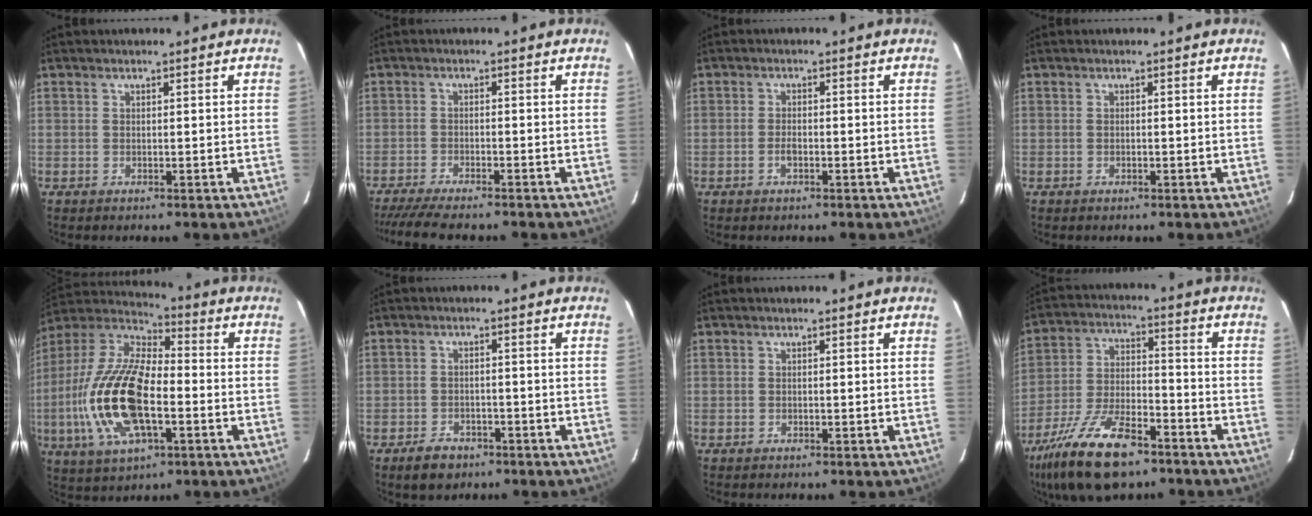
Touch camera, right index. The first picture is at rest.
{"total": 8.7, "force": [-7.5, 0.8, 4.2], "torque": [-0.100, -0.022, -0.127]}
{"total": 1.9, "force": [-0.8, 1.0, 1.5], "torque": [-0.031, 0.001, -0.014]}
{"total": 0.0}
{"total": 21.0, "force": [-4.4, 9.1, 18.4], "torque": [-0.395, -0.009, -0.084]}
{"total": 4.9, "force": [-3.3, 3.1, 1.9], "torque": [-0.046, 0.006, -0.046]}
{"total": 0.0}
{"total": 19.2, "force": [-13.1, 7.2, 12.0], "torque": [-0.251, -0.030, -0.233]}